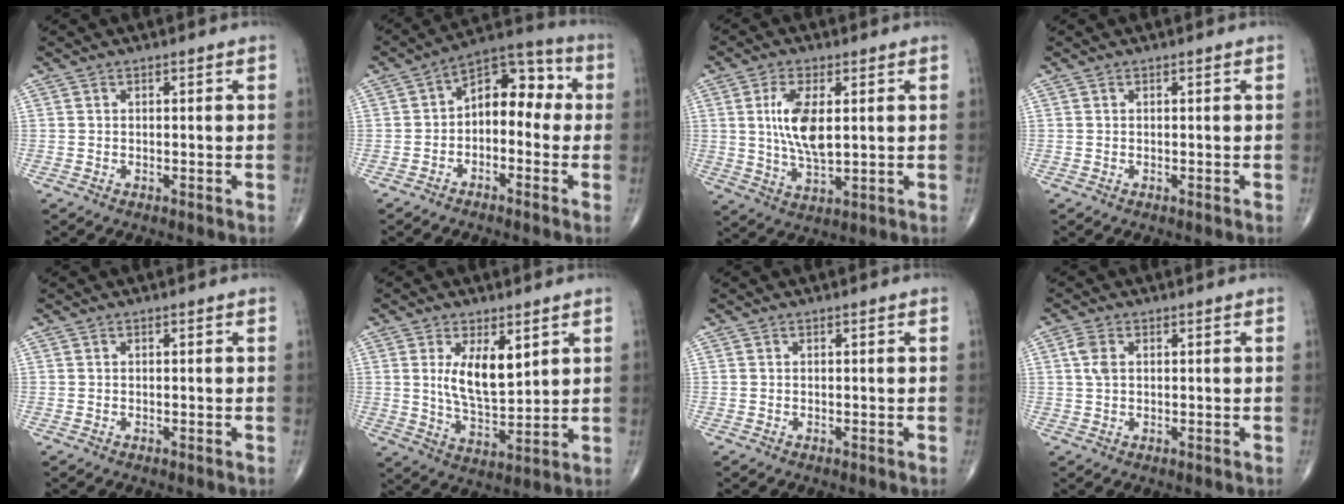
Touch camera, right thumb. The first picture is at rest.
{"total": 10.3, "force": [-0.7, 6.6, 7.9], "torque": [-0.080, 0.047, -0.029]}
{"total": 9.5, "force": [1.8, 4.1, 8.4], "torque": [-0.164, -0.013, 0.038]}
{"total": 0.0}
{"total": 0.0}
{"total": 9.5, "force": [3.3, 4.2, 7.8], "torque": [-0.117, -0.031, 0.070]}
{"total": 0.0}
{"total": 2.9, "force": [0.7, 1.7, 2.2], "torque": [-0.055, 0.007, 0.014]}